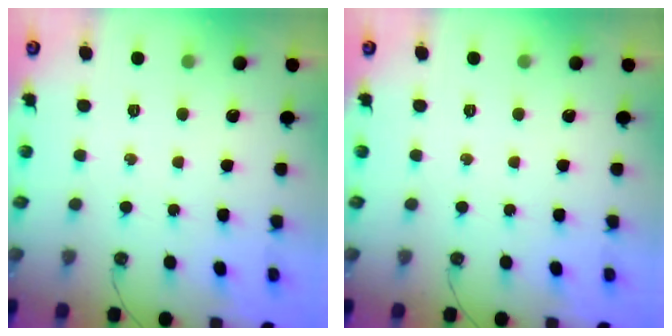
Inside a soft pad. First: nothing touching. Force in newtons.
{"total": 0.0}